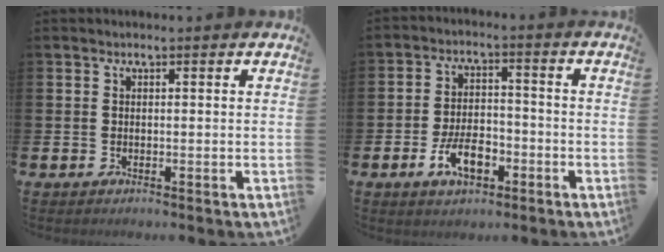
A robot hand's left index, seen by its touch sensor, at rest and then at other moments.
{"total": 5.9, "force": [-2.6, 3.1, 4.2], "torque": [-0.063, 0.006, -0.051]}